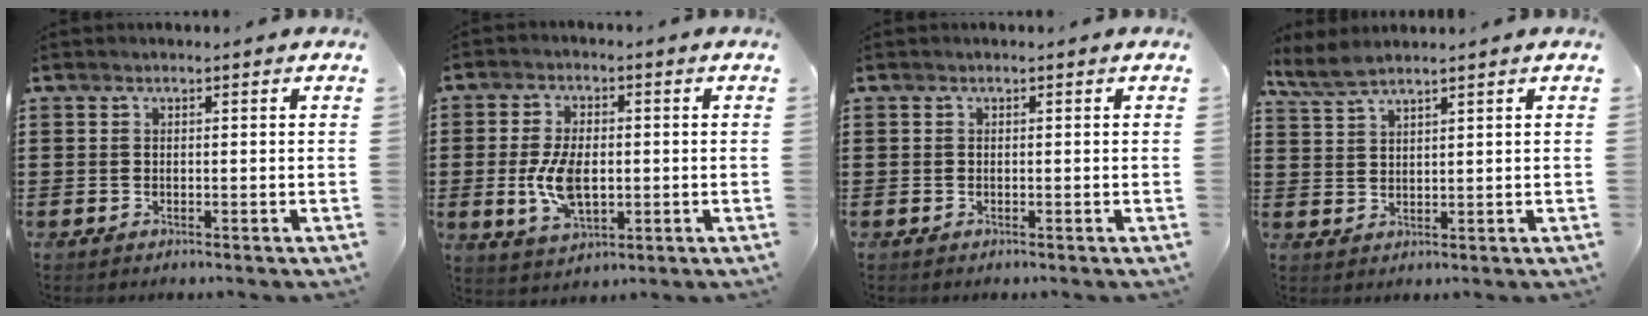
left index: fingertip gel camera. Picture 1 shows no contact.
{"total": 8.1, "force": [-0.7, 4.3, 6.8], "torque": [-0.139, -0.001, -0.017]}
{"total": 0.0}
{"total": 3.3, "force": [2.7, 0.4, 1.8], "torque": [-0.042, -0.003, 0.051]}